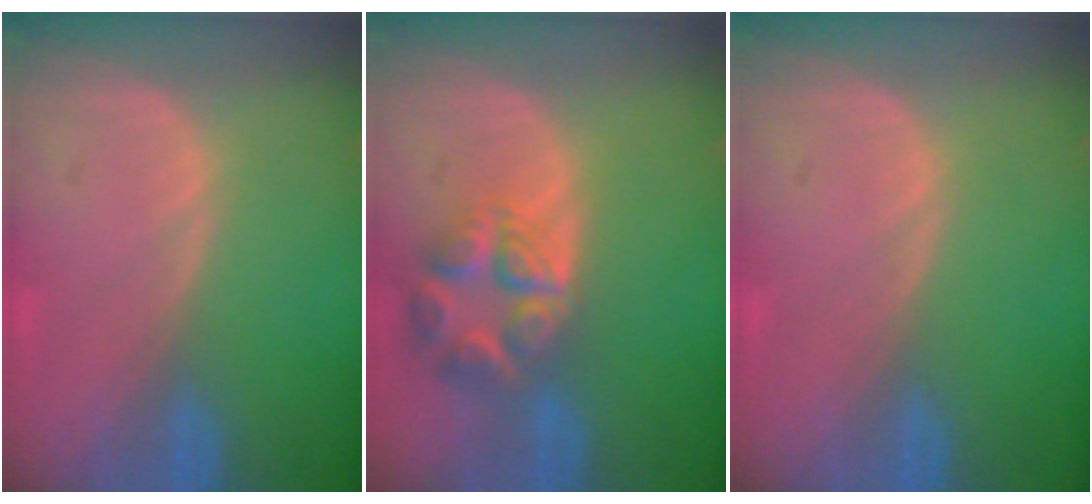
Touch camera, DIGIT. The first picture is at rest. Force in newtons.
{"total": 7.7, "press": 6.8, "slide": 3.6}
{"total": 0.0}